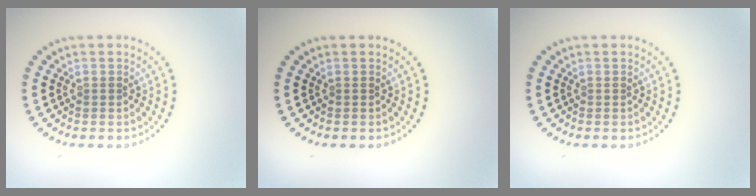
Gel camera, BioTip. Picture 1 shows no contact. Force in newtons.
{"total": 0.0}
{"total": 0.0}